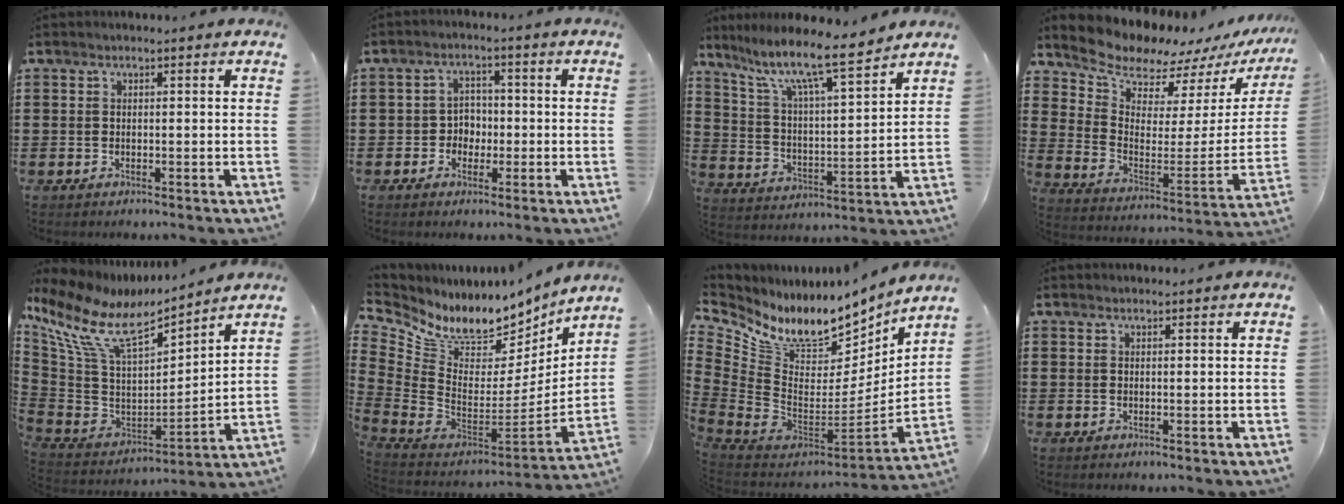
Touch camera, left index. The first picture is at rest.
{"total": 3.3, "force": [-1.0, 2.9, 1.3], "torque": [-0.035, 0.005, -0.024]}
{"total": 10.1, "force": [8.1, 1.5, 6.0], "torque": [-0.138, -0.050, 0.133]}
{"total": 8.3, "force": [8.0, 2.0, 0.6], "torque": [-0.057, -0.066, 0.140]}
{"total": 11.4, "force": [6.7, 4.5, 7.9], "torque": [-0.186, -0.044, 0.113]}
{"total": 8.1, "force": [6.8, 3.3, 3.0], "torque": [-0.093, -0.069, 0.119]}
{"total": 10.1, "force": [7.9, 4.5, 4.4], "torque": [-0.116, -0.078, 0.139]}
{"total": 0.6, "force": [0.6, 0.2, 0.2], "torque": [-0.005, 0.000, 0.012]}